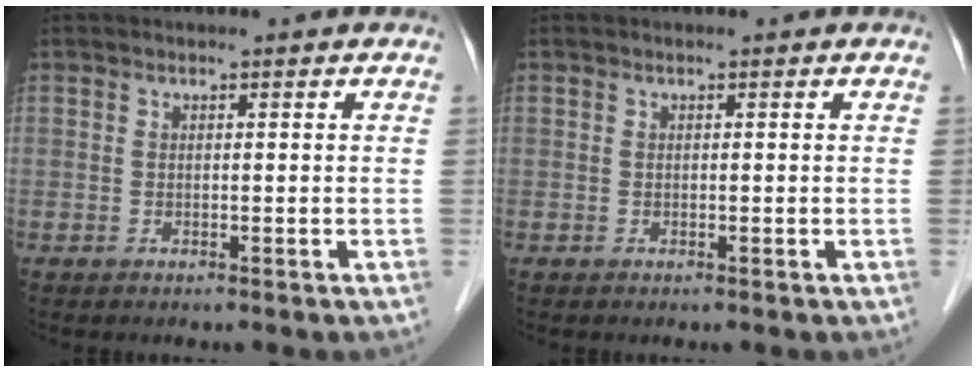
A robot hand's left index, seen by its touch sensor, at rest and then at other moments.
{"total": 0.0}